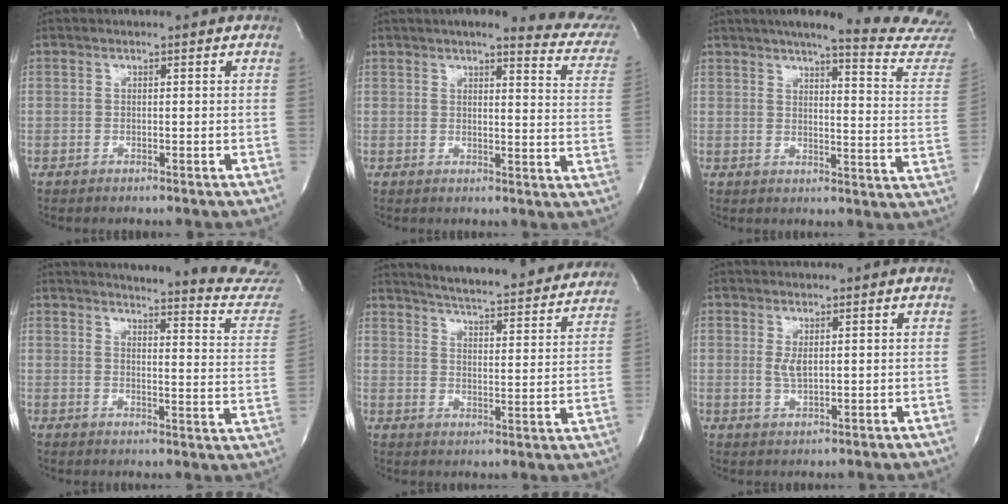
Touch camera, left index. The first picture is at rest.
{"total": 15.5, "force": [13.0, 2.9, 7.9], "torque": [-0.080, -0.027, 0.127]}
{"total": 20.0, "force": [18.6, -0.2, 7.5], "torque": [-0.093, -0.102, 0.204]}
{"total": 21.1, "force": [20.6, 0.3, 4.9], "torque": [-0.055, -0.142, 0.215]}
{"total": 24.8, "force": [23.1, 3.1, 8.6], "torque": [-0.130, -0.059, 0.281]}
{"total": 1.8, "force": [-0.1, 0.6, 1.7], "torque": [-0.036, -0.012, 0.007]}